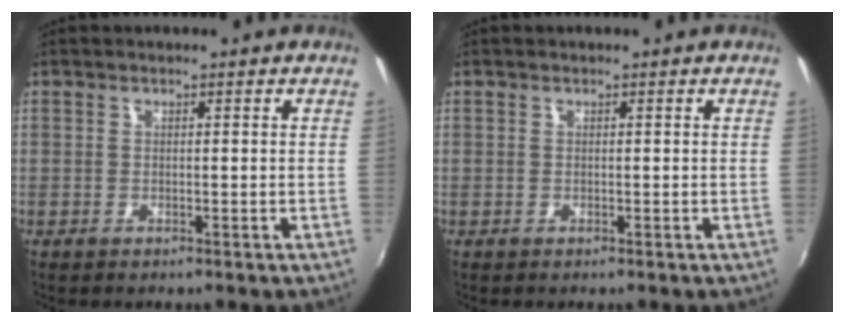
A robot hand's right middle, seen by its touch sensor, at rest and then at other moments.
{"total": 0.0}